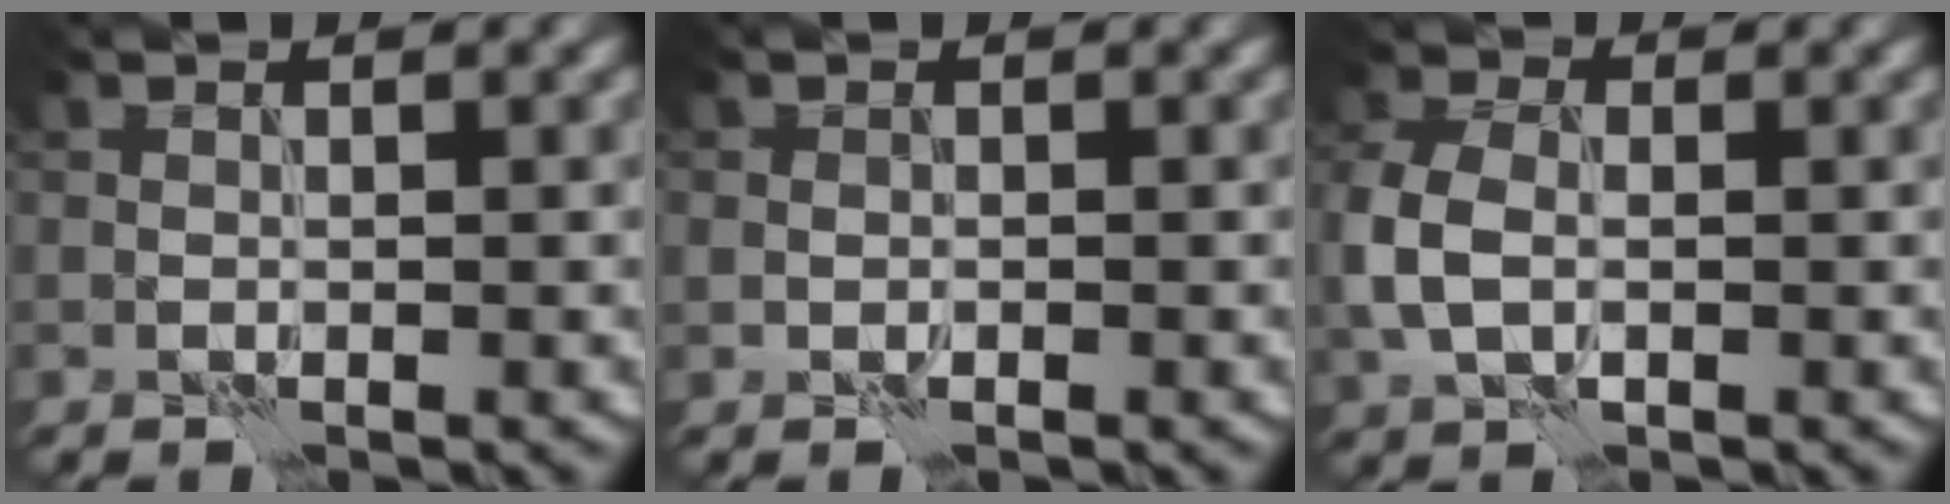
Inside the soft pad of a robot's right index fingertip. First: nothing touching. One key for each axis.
{"total": 0.8, "fx": -0.1, "fy": 0.6, "fz": 0.4, "tx": -0.006, "ty": 0.000, "tz": -0.004}
{"total": 4.4, "fx": -0.4, "fy": 3.1, "fz": 3.1, "tx": -0.086, "ty": 0.002, "tz": -0.013}